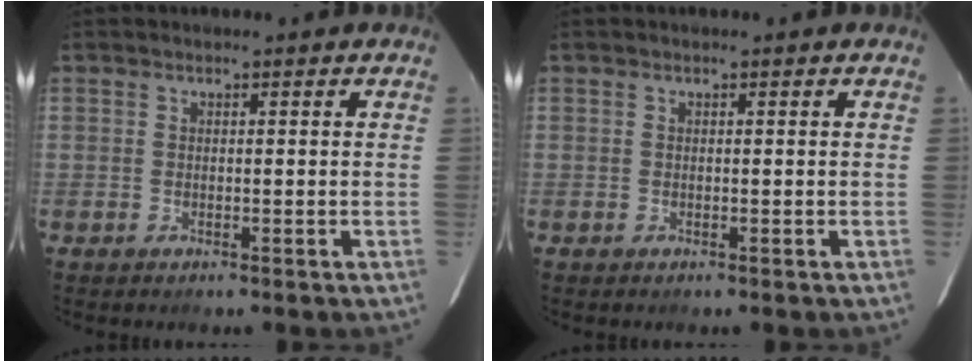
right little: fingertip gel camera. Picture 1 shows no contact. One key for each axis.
{"total": 0.0}